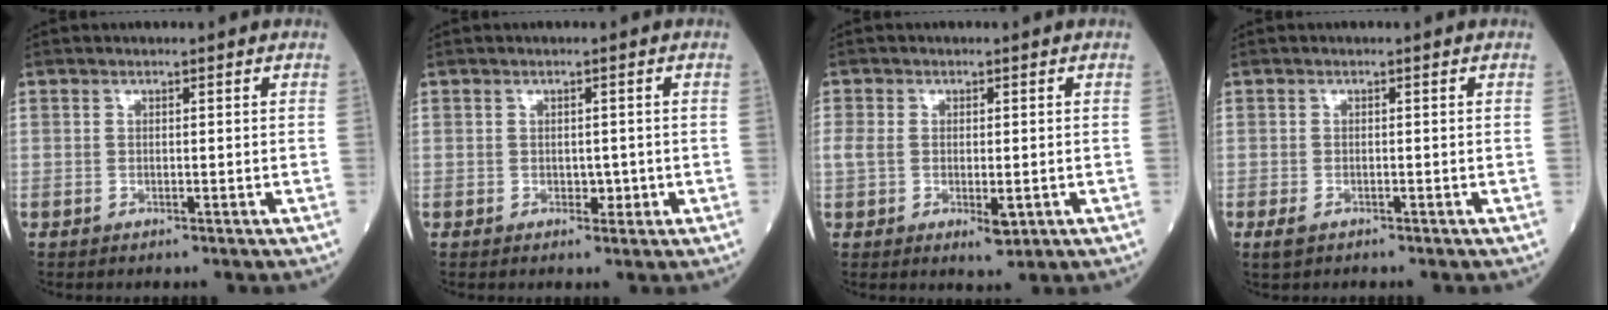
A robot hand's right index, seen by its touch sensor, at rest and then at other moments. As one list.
[{"total": 1.6, "force": [-0.2, 1.1, 1.1], "torque": [-0.009, 0.002, 0.000]}, {"total": 4.8, "force": [-0.8, 2.4, 4.1], "torque": [-0.083, -0.004, -0.005]}, {"total": 1.5, "force": [-0.9, 0.7, 0.9], "torque": [-0.026, -0.002, -0.014]}]